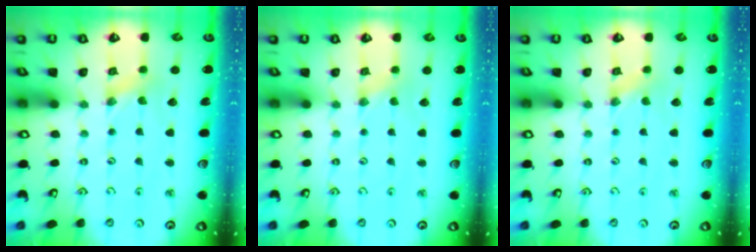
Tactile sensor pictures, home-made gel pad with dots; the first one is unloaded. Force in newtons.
{"total": 0.0}
{"total": 0.0}